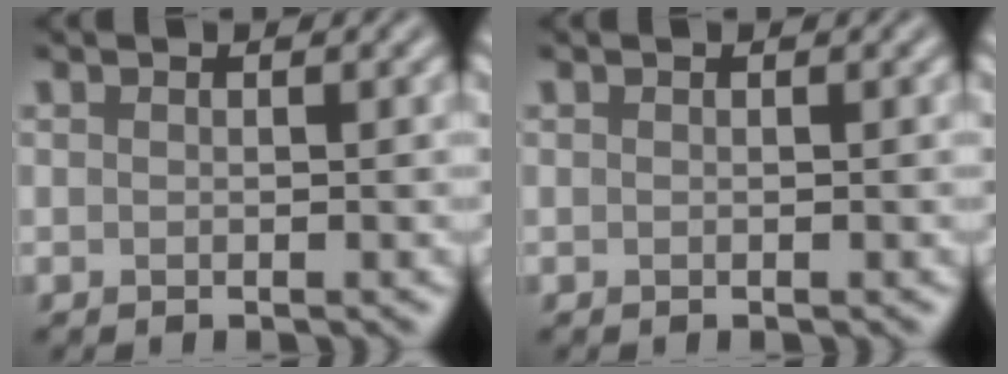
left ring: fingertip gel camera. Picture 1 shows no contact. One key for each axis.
{"total": 0.0}